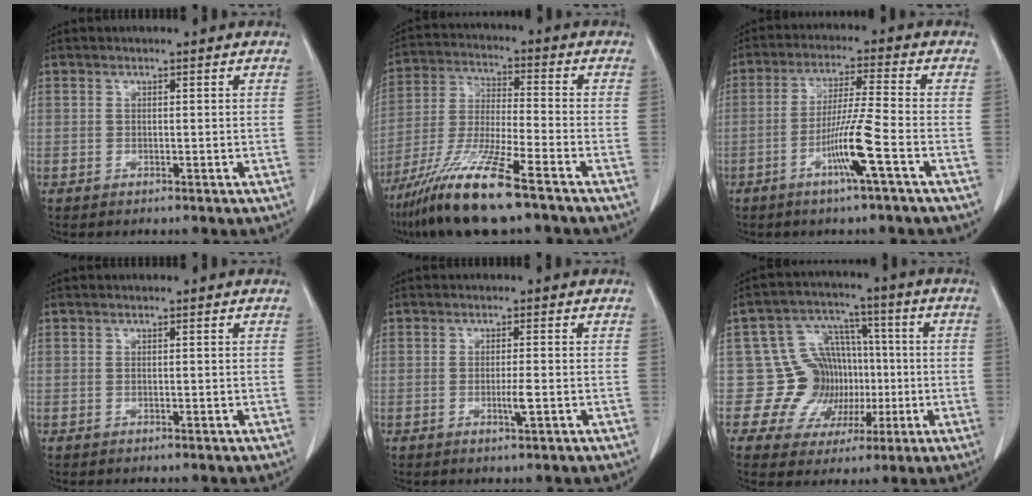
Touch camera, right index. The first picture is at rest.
{"total": 13.8, "force": [-9.4, 0.3, 10.1], "torque": [-0.211, -0.038, -0.177]}
{"total": 8.2, "force": [-3.5, -1.1, 7.4], "torque": [-0.144, -0.008, -0.070]}
{"total": 0.0}
{"total": 2.2, "force": [-0.6, -0.1, 2.1], "torque": [-0.039, -0.005, -0.011]}
{"total": 10.1, "force": [-1.0, 9.8, 2.5], "torque": [-0.020, 0.039, -0.006]}